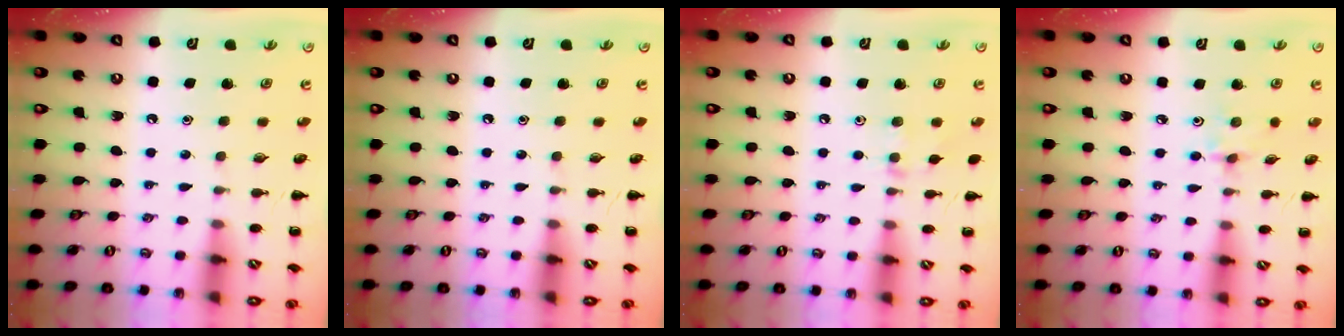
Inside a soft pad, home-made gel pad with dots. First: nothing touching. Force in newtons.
{"total": 0.0}
{"total": 6.2, "press": 6.0, "slide": 1.5}
{"total": 2.8, "press": 2.6, "slide": 0.9}